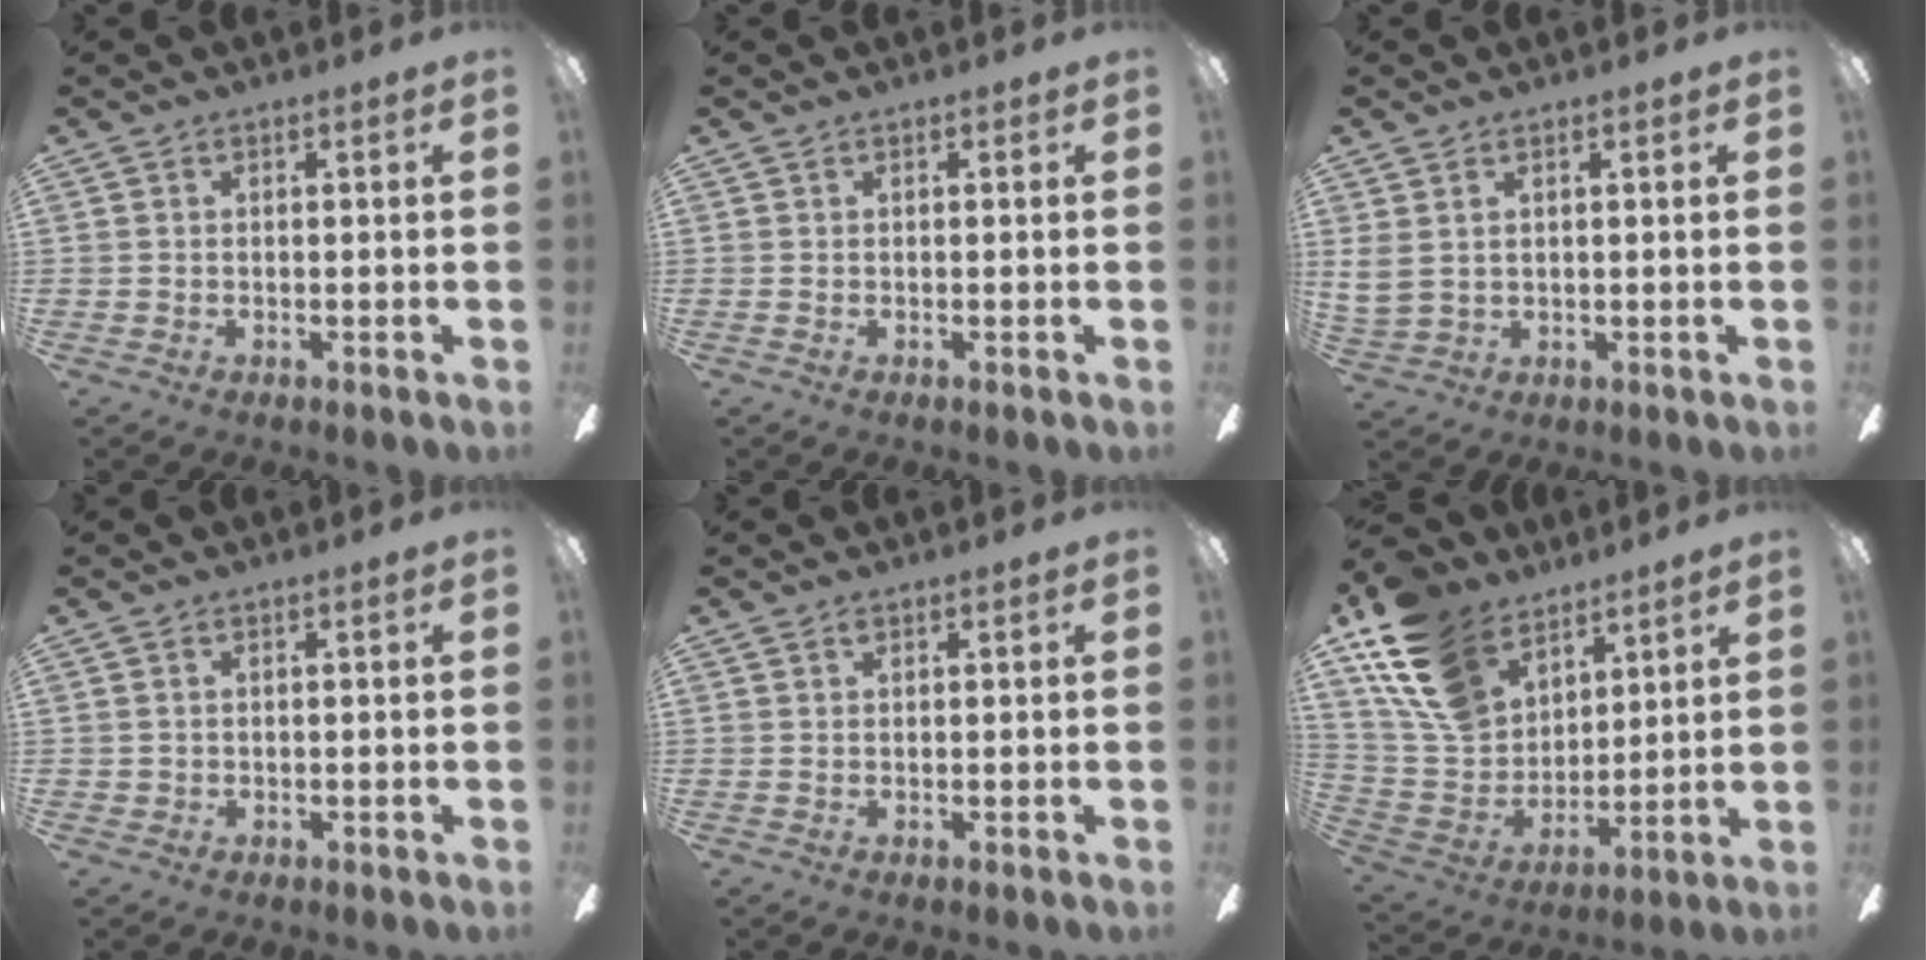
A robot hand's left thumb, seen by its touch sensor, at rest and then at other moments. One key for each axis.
{"total": 0.0}
{"total": 3.9, "fx": 2.0, "fy": 2.6, "fz": 2.1, "tx": -0.046, "ty": 0.002, "tz": 0.040}
{"total": 0.7, "fx": 0.0, "fy": 0.7, "fz": 0.0, "tx": -0.001, "ty": 0.003, "tz": 0.000}
{"total": 0.8, "fx": 0.5, "fy": 0.3, "fz": 0.5, "tx": -0.010, "ty": 0.004, "tz": 0.009}
{"total": 18.0, "fx": 11.8, "fy": 11.2, "fz": 7.9, "tx": -0.192, "ty": -0.046, "tz": 0.230}